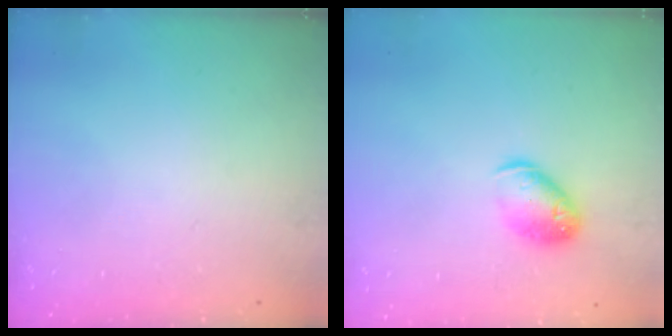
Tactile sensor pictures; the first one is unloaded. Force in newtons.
{"total": 10.5, "press": 10.4, "slide": 1.5}